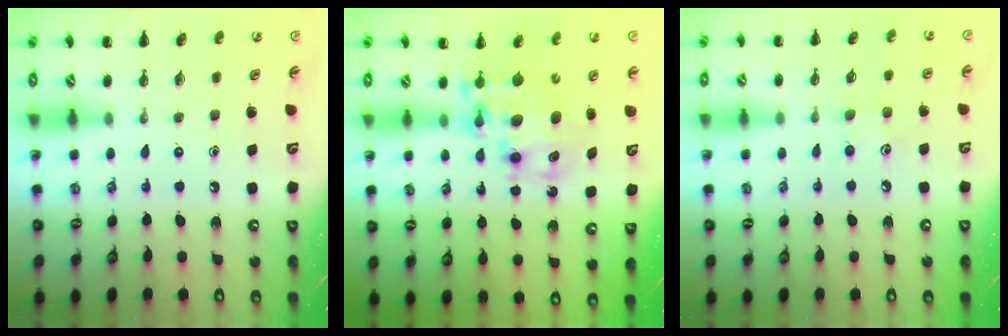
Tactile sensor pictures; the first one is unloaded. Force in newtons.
{"total": 9.2, "press": 8.9, "slide": 2.3}
{"total": 5.8, "press": 5.6, "slide": 1.6}